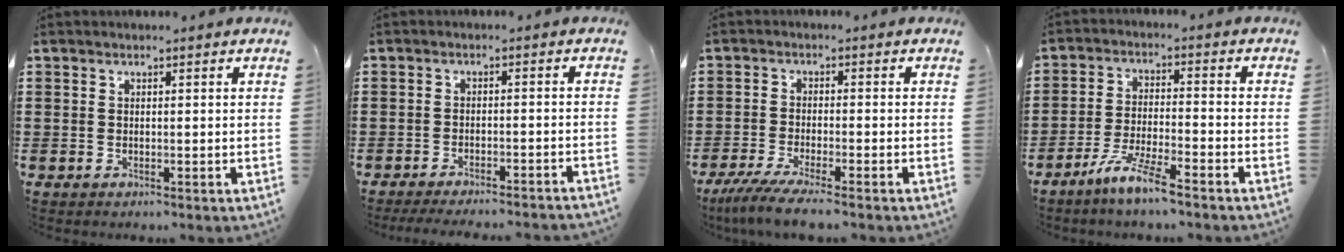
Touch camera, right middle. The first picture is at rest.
{"total": 2.9, "force": [-2.8, -0.1, 0.6], "torque": [-0.011, 0.000, -0.057]}
{"total": 4.8, "force": [-4.2, -0.3, 2.3], "torque": [-0.059, -0.022, -0.083]}
{"total": 6.4, "force": [-5.2, 0.3, 3.8], "torque": [-0.088, -0.010, -0.100]}